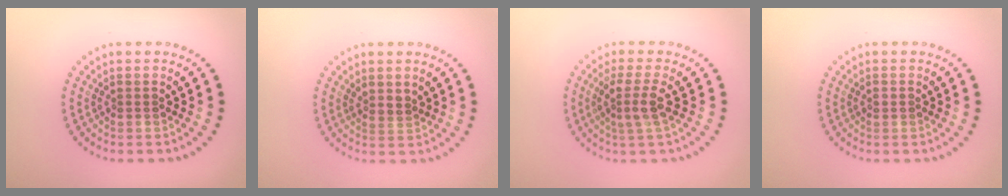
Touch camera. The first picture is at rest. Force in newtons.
{"total": 1.0, "press": 0.6, "slide": 0.8}
{"total": 2.7, "press": 2.2, "slide": 1.6}
{"total": 0.8, "press": 0.8, "slide": 0.1}